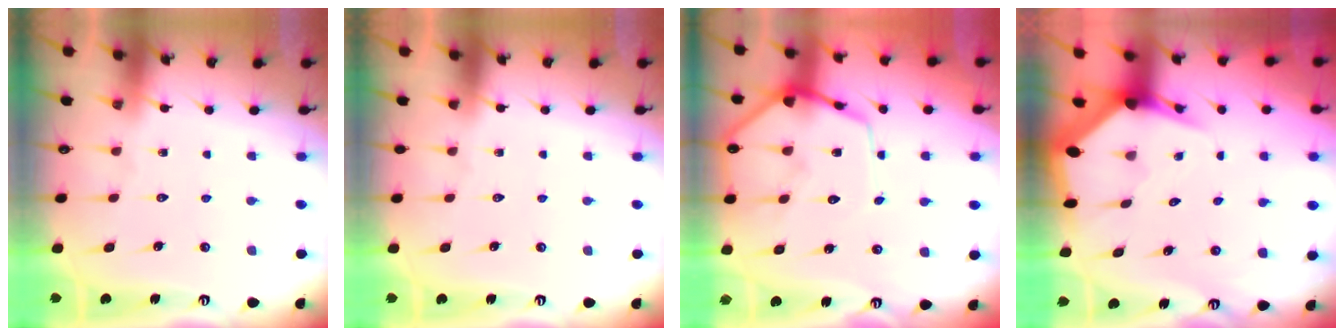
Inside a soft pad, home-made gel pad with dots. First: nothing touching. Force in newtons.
{"total": 0.0}
{"total": 11.8, "press": 11.7, "slide": 1.2}
{"total": 4.4, "press": 4.3, "slide": 0.7}